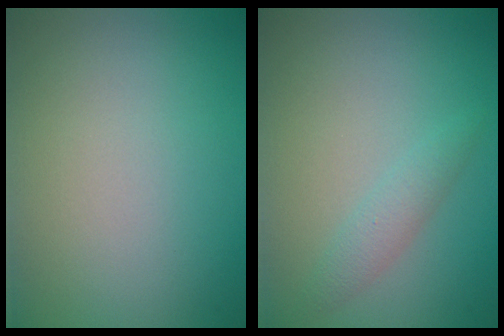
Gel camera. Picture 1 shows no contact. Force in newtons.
{"total": 1.5, "press": 1.5, "slide": 0.0}